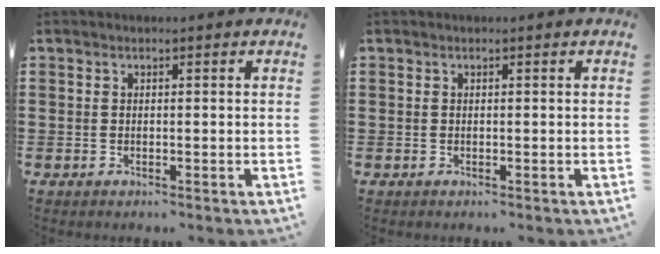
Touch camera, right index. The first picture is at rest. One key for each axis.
{"total": 0.0}